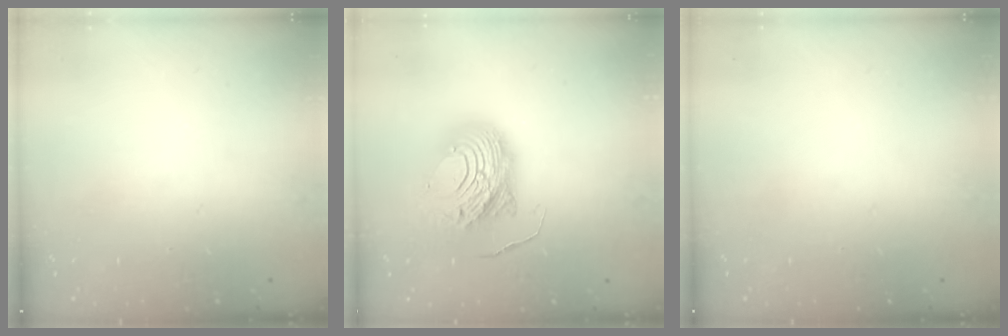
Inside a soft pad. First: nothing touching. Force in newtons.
{"total": 12.6, "press": 12.6, "slide": 1.3}
{"total": 0.0}